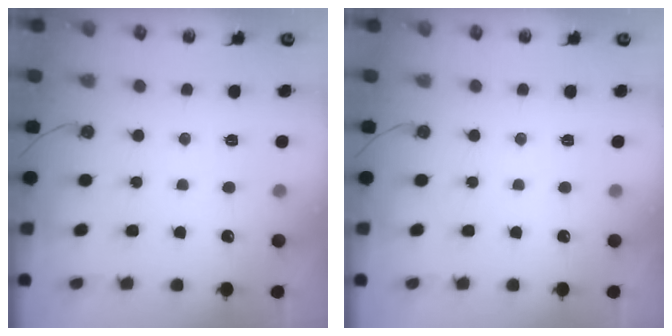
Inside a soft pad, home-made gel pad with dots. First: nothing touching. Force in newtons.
{"total": 0.0}